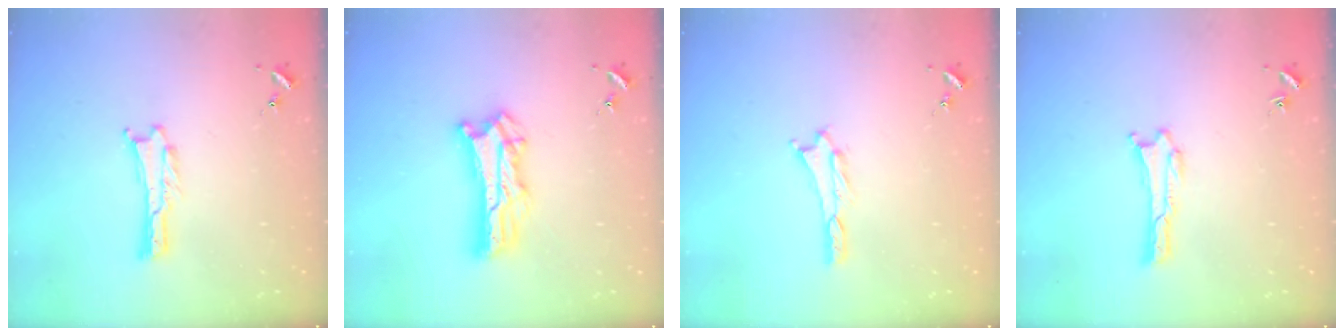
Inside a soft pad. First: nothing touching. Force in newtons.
{"total": 9.3, "press": 9.3, "slide": 0.7}
{"total": 0.7, "press": 0.7, "slide": 0.3}
{"total": 0.0}